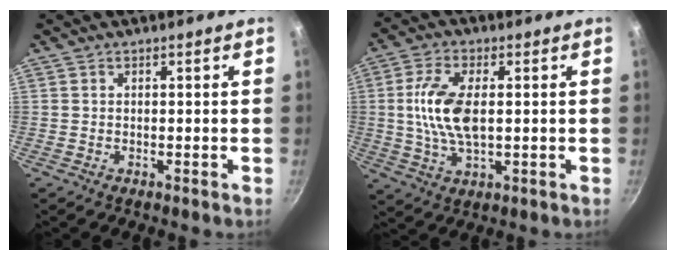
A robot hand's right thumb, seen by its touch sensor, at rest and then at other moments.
{"total": 10.6, "force": [0.8, 5.2, 9.2], "torque": [-0.181, 0.003, 0.012]}